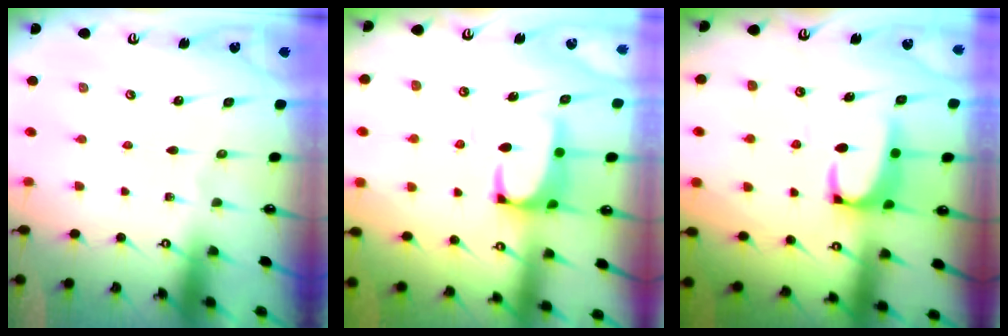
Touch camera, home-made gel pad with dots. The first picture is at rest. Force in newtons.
{"total": 1.7, "press": 1.6, "slide": 0.7}
{"total": 2.1, "press": 1.9, "slide": 0.9}